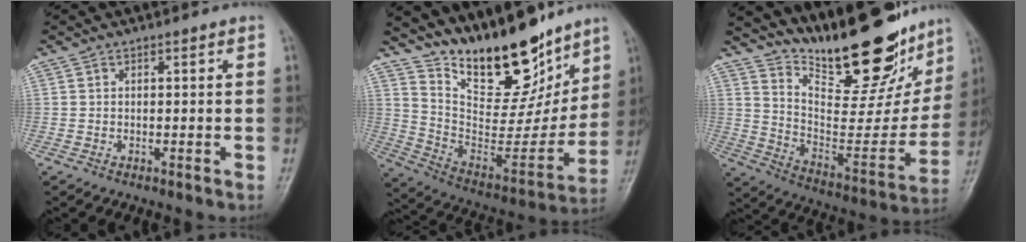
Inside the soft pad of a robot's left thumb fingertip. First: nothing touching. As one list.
[{"total": 23.1, "force": [17.2, 9.4, 12.1], "torque": [-0.140, -0.102, 0.295]}, {"total": 26.7, "force": [20.8, 8.7, 14.4], "torque": [-0.175, -0.116, 0.317]}]